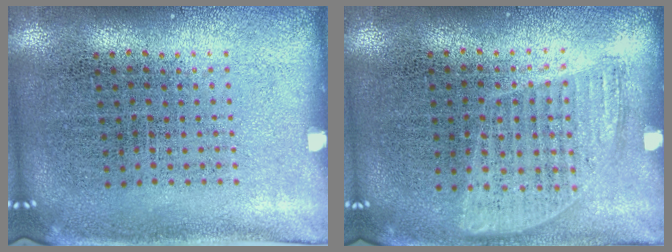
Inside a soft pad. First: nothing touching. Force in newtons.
{"total": 0.9, "press": 0.8, "slide": 0.4}